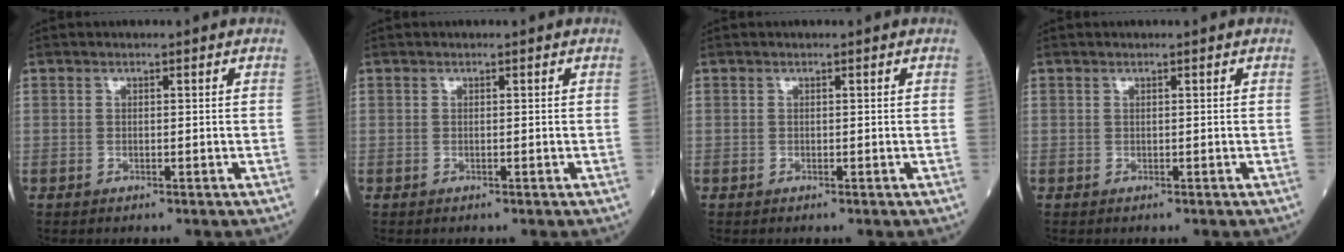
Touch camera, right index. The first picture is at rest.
{"total": 0.0}
{"total": 0.0}
{"total": 0.0}